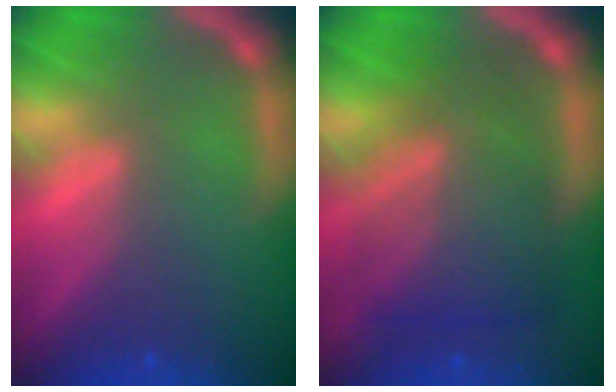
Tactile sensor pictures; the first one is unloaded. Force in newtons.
{"total": 8.1}